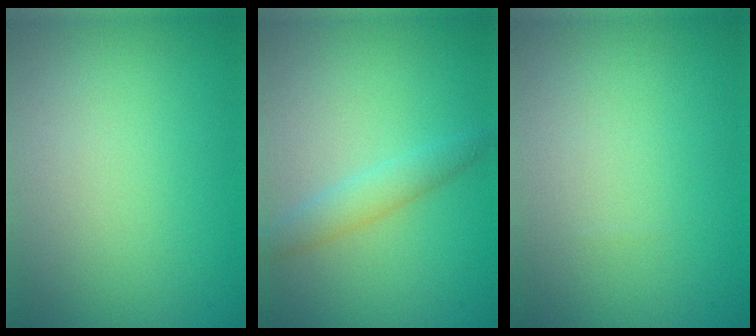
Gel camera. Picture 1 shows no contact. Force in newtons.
{"total": 2.1, "press": 2.1, "slide": 0.0}
{"total": 0.0}